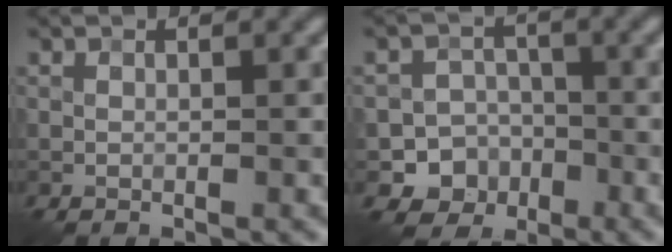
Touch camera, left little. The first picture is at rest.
{"total": 6.4, "force": [-2.9, 5.6, 0.9], "torque": [0.016, -0.011, -0.065]}